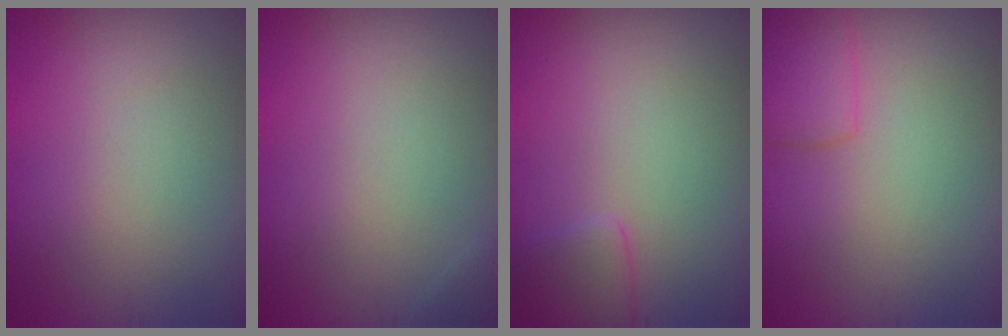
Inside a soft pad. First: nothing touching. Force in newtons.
{"total": 0.6, "press": 0.5, "slide": 0.1}
{"total": 1.7, "press": 1.7, "slide": 0.1}
{"total": 2.5, "press": 2.5, "slide": 0.2}